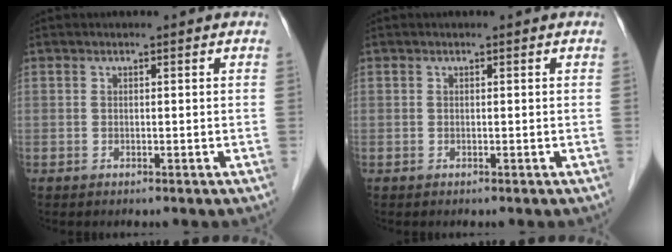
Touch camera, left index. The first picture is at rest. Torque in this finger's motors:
{"motor_torque": [0.02, 0.02, -0.01, 0.00]}